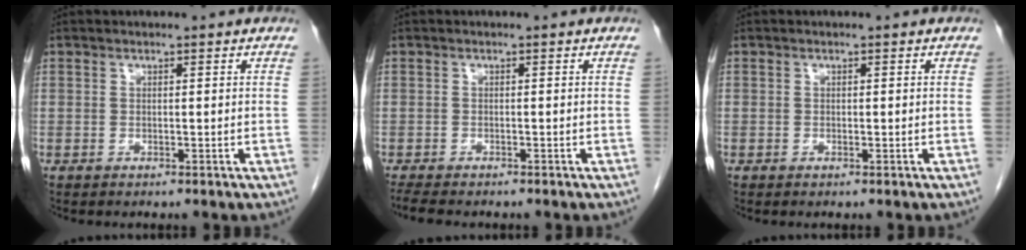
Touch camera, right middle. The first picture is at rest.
{"total": 4.1, "force": [-3.5, 0.9, 2.0], "torque": [-0.035, -0.012, -0.054]}
{"total": 0.0}